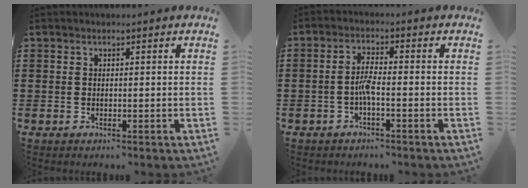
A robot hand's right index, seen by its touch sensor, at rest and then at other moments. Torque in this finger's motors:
{"motor_torque": [0.78, -0.65, 0.10, 0.10]}